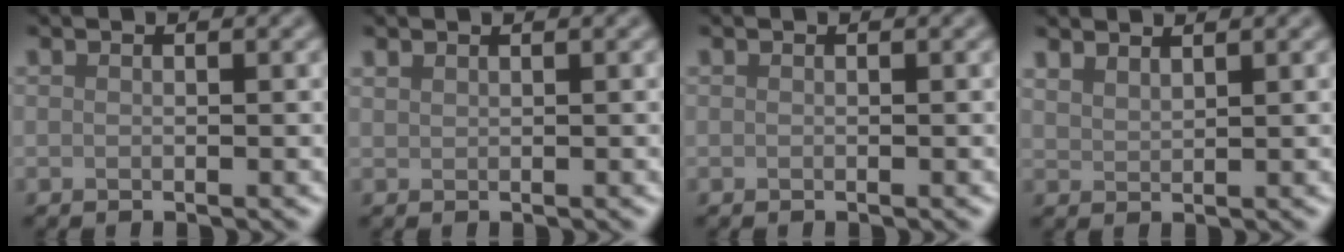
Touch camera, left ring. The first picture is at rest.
{"total": 0.7, "force": [0.7, 0.1, 0.0], "torque": [-0.002, 0.003, 0.015]}
{"total": 0.0}
{"total": 1.8, "force": [1.7, 0.2, 0.4], "torque": [-0.006, 0.002, 0.030]}